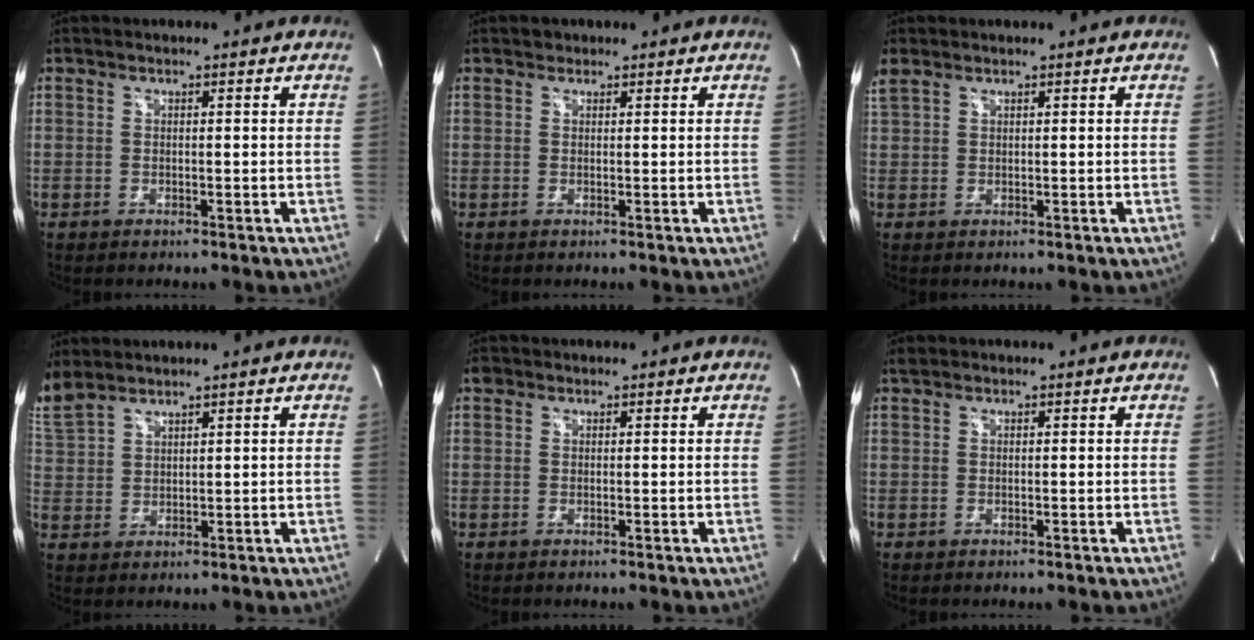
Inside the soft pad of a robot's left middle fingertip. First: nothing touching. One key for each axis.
{"total": 0.8, "fx": 0.6, "fy": 0.5, "fz": 0.0, "tx": -0.001, "ty": -0.001, "tz": 0.008}
{"total": 2.5, "fx": 2.0, "fy": 1.0, "fz": 1.1, "tx": -0.047, "ty": 0.025, "tz": 0.051}
{"total": 6.7, "fx": 6.1, "fy": 1.9, "fz": 2.3, "tx": -0.076, "ty": 0.013, "tz": 0.139}
{"total": 1.0, "fx": 0.6, "fy": 0.7, "fz": 0.2, "tx": 0.000, "ty": 0.007, "tz": 0.008}
{"total": 0.7, "fx": 0.6, "fy": 0.4, "fz": 0.1, "tx": -0.005, "ty": 0.011, "tz": 0.010}